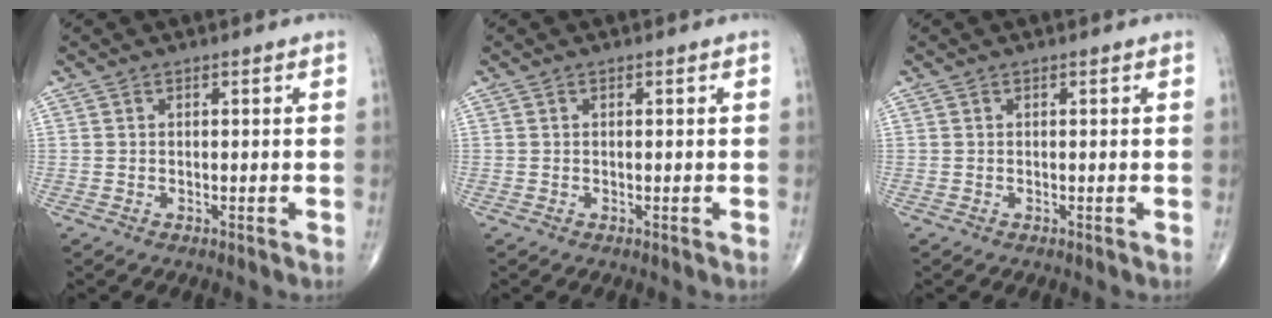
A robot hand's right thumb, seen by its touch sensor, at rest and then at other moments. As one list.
[{"total": 0.0}, {"total": 0.0}]